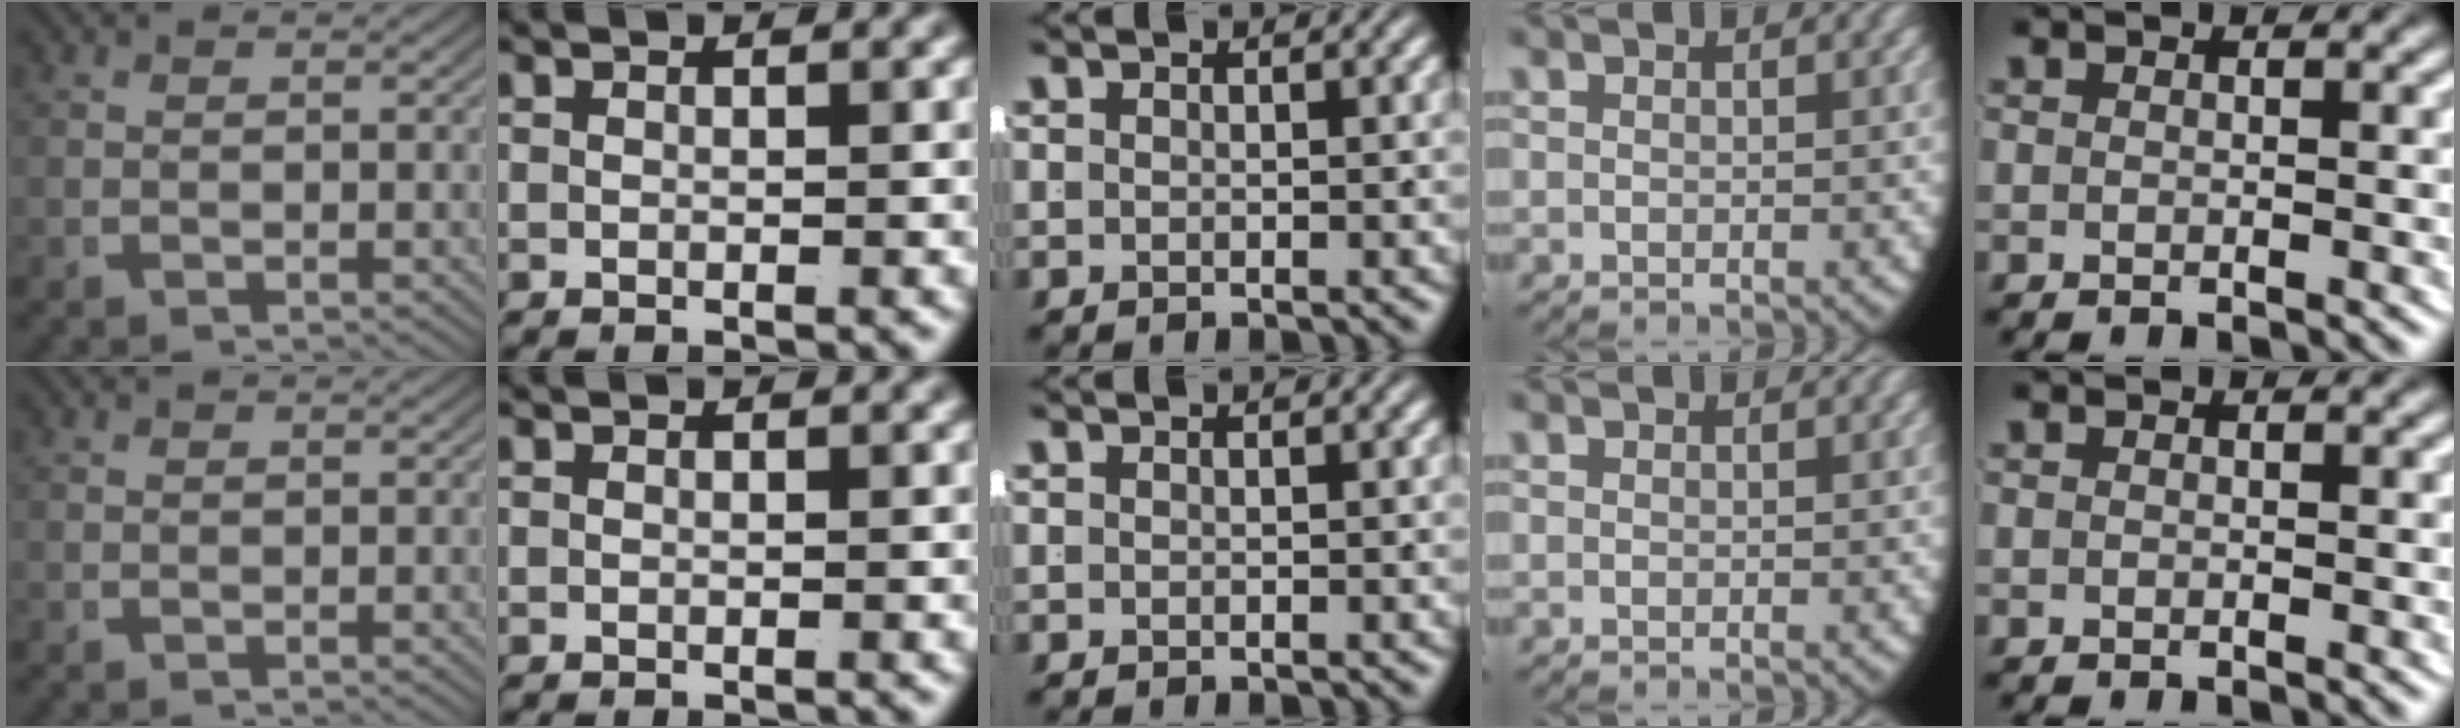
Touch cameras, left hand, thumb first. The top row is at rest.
{}